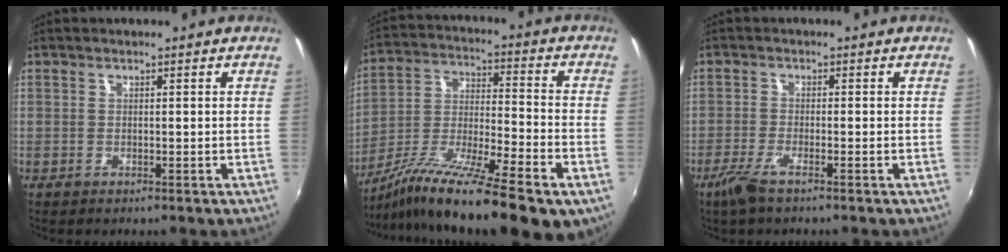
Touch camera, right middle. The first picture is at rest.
{"total": 20.8, "force": [-13.6, 3.1, 15.4], "torque": [-0.264, -0.036, -0.232]}
{"total": 4.0, "force": [-2.8, 0.4, 2.9], "torque": [-0.075, -0.009, -0.057]}